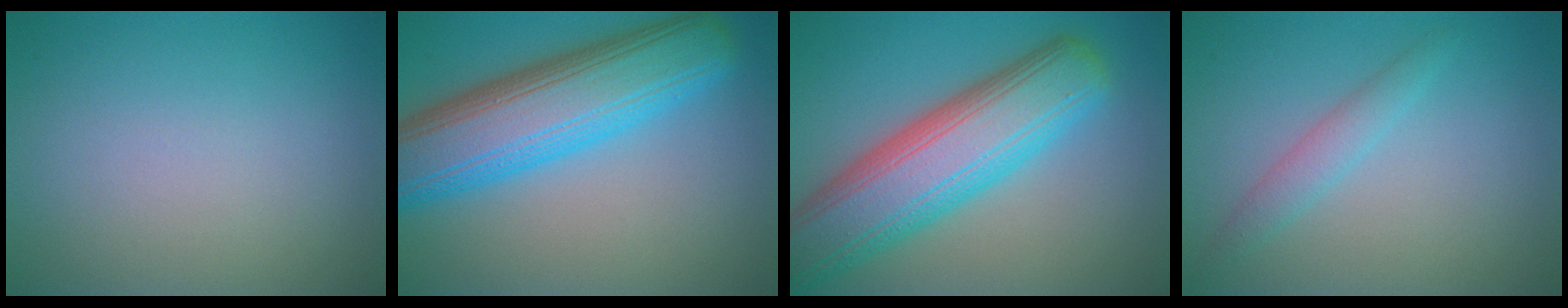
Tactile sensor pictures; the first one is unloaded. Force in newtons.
{"total": 10.8, "press": 10.8, "slide": 0.4}
{"total": 10.8, "press": 10.8, "slide": 0.4}
{"total": 1.8, "press": 1.8, "slide": 0.0}